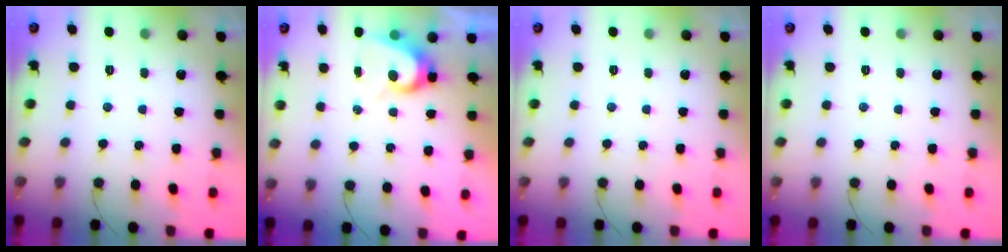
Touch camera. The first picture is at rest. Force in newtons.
{"total": 6.3, "press": 6.3, "slide": 0.5}
{"total": 0.0}
{"total": 0.0}